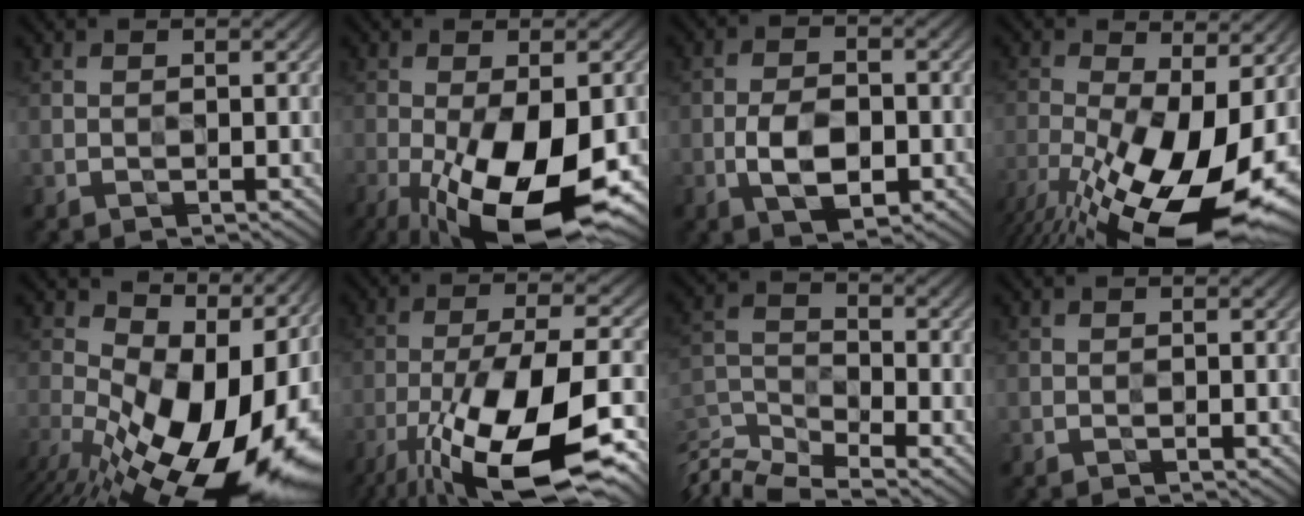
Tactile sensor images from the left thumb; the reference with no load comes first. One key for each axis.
{"total": 14.9, "fx": -5.2, "fy": 5.2, "fz": 12.9, "tx": -0.227, "ty": -0.016, "tz": -0.078}
{"total": 5.5, "fx": -1.8, "fy": 2.6, "fz": 4.5, "tx": -0.088, "ty": 0.001, "tz": -0.035}
{"total": 17.1, "fx": -6.4, "fy": 6.9, "fz": 14.3, "tx": -0.276, "ty": -0.015, "tz": -0.107}
{"total": 17.2, "fx": -1.2, "fy": 10.3, "fz": 13.7, "tx": -0.201, "ty": -0.010, "tz": -0.006}
{"total": 17.0, "fx": -9.2, "fy": 4.7, "fz": 13.5, "tx": -0.256, "ty": -0.013, "tz": -0.160}
{"total": 7.7, "fx": -6.8, "fy": 1.5, "fz": 3.1, "tx": -0.074, "ty": -0.008, "tz": -0.140}
{"total": 0.8, "fx": -0.7, "fy": -0.4, "fz": -0.3, "tx": 0.003, "ty": 0.003, "tz": -0.011}